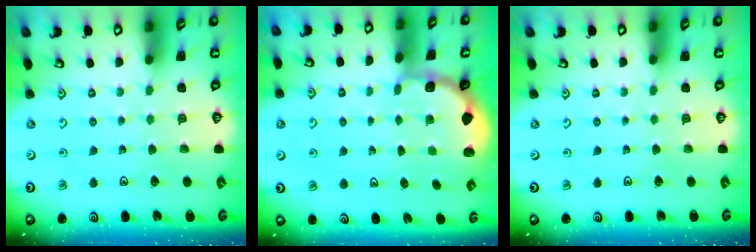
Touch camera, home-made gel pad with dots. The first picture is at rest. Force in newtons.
{"total": 1.9, "press": 1.8, "slide": 0.7}
{"total": 0.0}